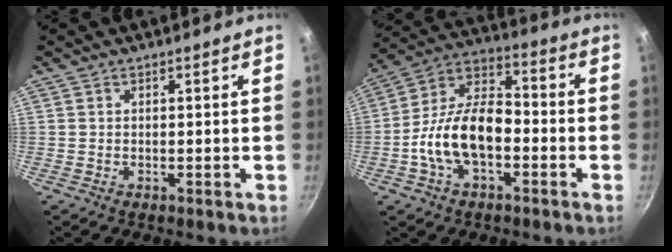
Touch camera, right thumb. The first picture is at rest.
{"total": 15.3, "force": [-3.9, 8.6, 12.1], "torque": [-0.193, 0.049, -0.086]}